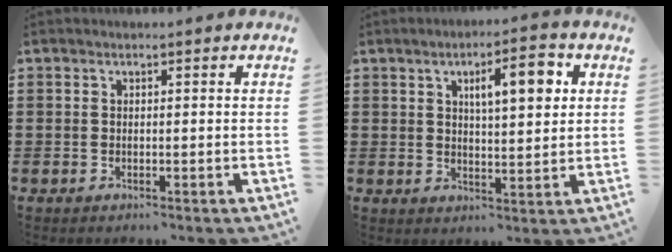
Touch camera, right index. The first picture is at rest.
{"total": 6.9, "force": [2.6, 2.0, 6.1], "torque": [-0.092, -0.004, 0.035]}